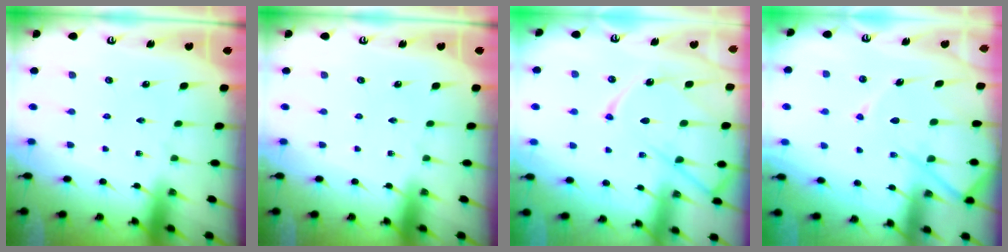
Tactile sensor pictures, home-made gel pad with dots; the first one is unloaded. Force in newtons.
{"total": 0.0}
{"total": 13.6, "press": 13.6, "slide": 1.3}
{"total": 13.4, "press": 13.4, "slide": 1.3}